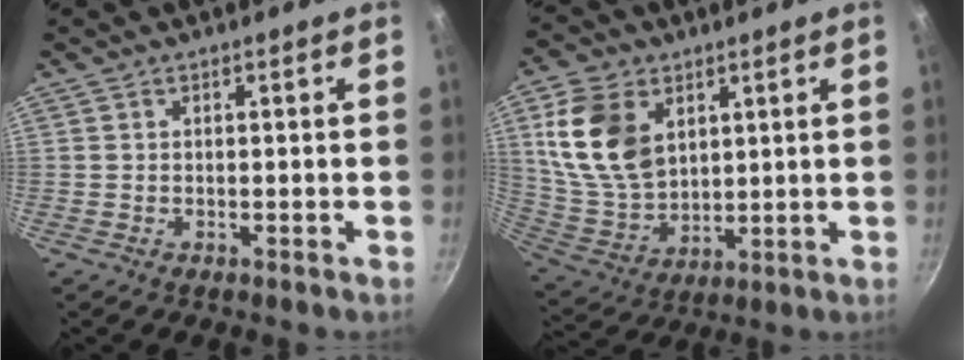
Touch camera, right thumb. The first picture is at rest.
{"total": 15.6, "force": [5.2, 10.7, 10.2], "torque": [-0.172, -0.021, 0.117]}